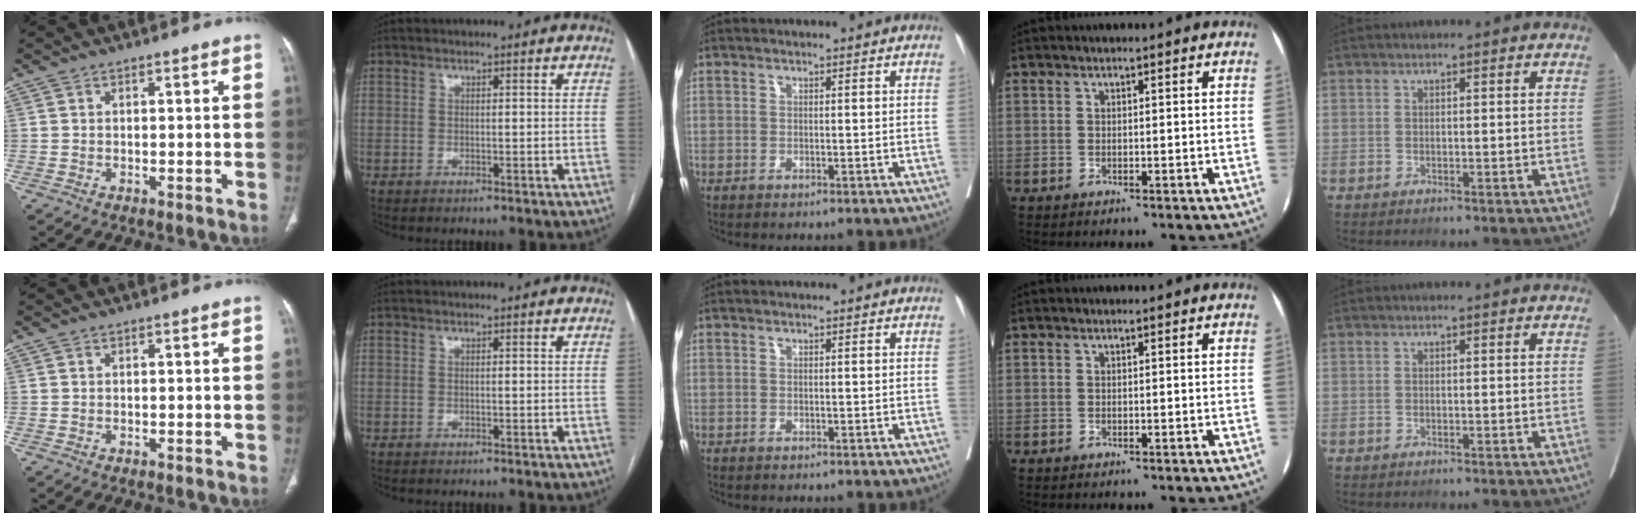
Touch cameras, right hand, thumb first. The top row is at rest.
{}